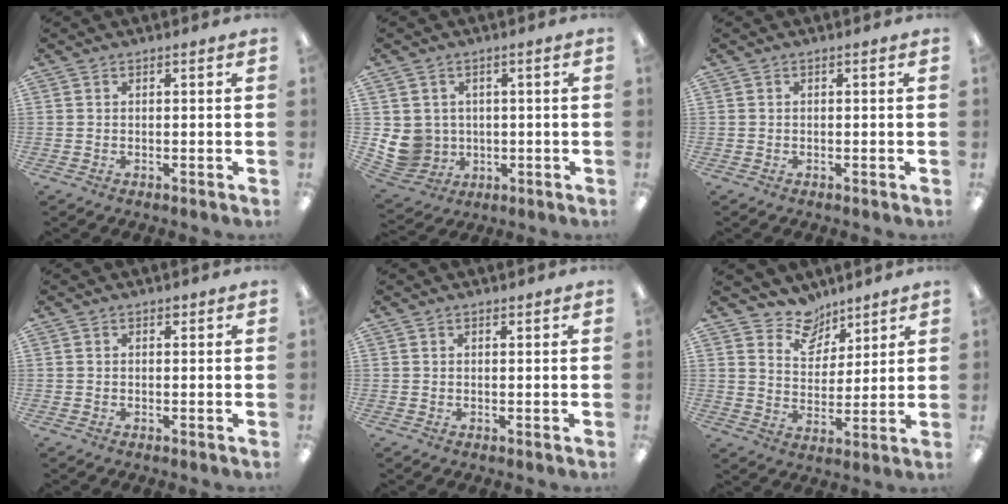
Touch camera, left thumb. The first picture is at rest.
{"total": 7.7, "force": [0.5, 7.5, 1.8], "torque": [-0.062, -0.006, 0.018]}
{"total": 0.0}
{"total": 0.8, "force": [0.5, 0.5, 0.3], "torque": [0.001, -0.001, 0.007]}
{"total": 0.8, "force": [0.7, 0.3, 0.2], "torque": [0.003, -0.004, 0.011]}
{"total": 8.9, "force": [7.5, 4.7, 1.1], "torque": [-0.025, -0.055, 0.142]}